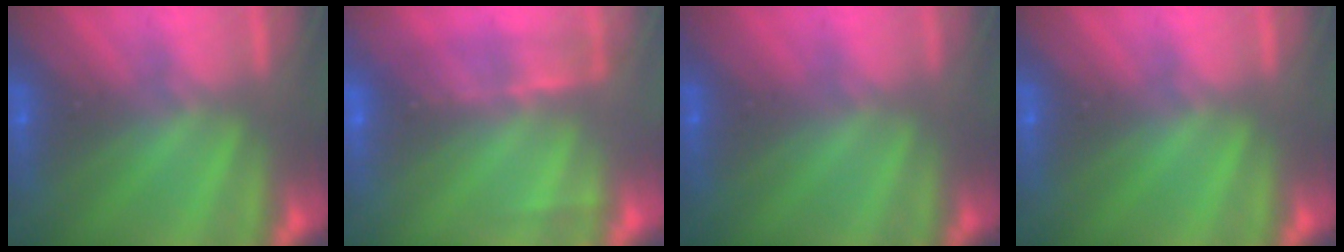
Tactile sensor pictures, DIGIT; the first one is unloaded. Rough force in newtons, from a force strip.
{"total": 2.2}
{"total": 2.4}
{"total": 0.0}